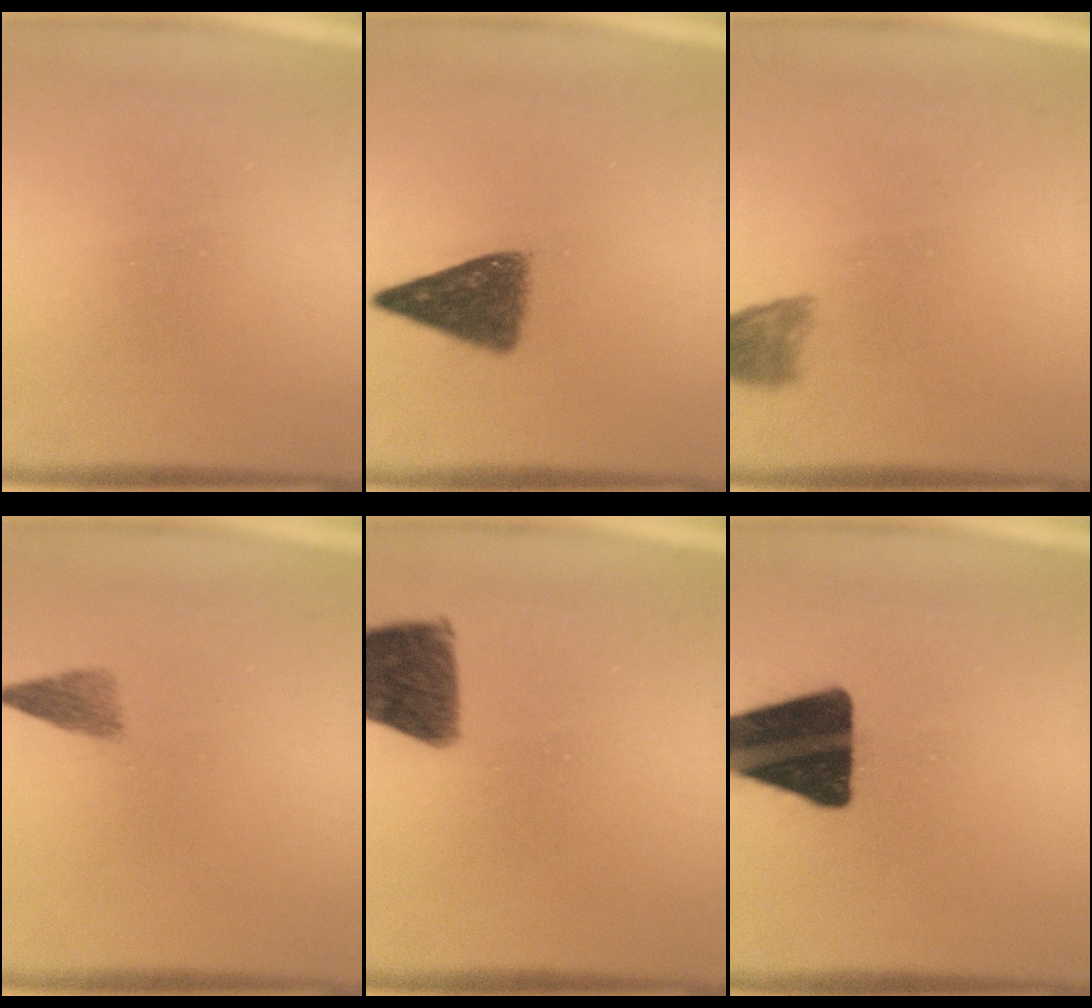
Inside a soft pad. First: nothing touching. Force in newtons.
{"total": 7.5}
{"total": 3.0}
{"total": 2.2}
{"total": 10.9}
{"total": 19.3}